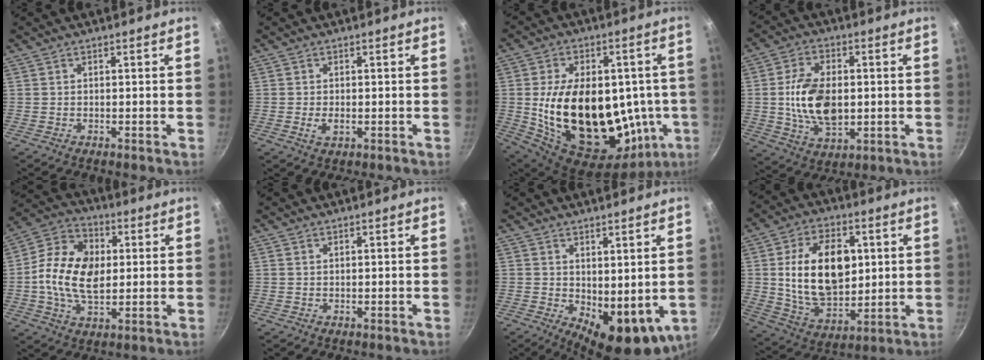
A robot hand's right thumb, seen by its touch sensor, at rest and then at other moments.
{"total": 2.5, "force": [-0.6, 1.4, 2.0], "torque": [-0.035, -0.001, -0.010]}
{"total": 30.1, "force": [-1.5, 17.9, 24.1], "torque": [-0.369, 0.003, -0.005]}
{"total": 13.7, "force": [0.0, 8.3, 10.8], "torque": [-0.181, 0.000, 0.002]}
{"total": 14.6, "force": [0.7, 9.6, 11.0], "torque": [-0.182, 0.009, -0.004]}
{"total": 0.0}
{"total": 10.5, "force": [0.4, 5.4, 9.0], "torque": [-0.101, -0.020, 0.023]}
{"total": 19.4, "force": [2.8, 12.3, 14.8], "torque": [-0.231, -0.008, 0.056]}